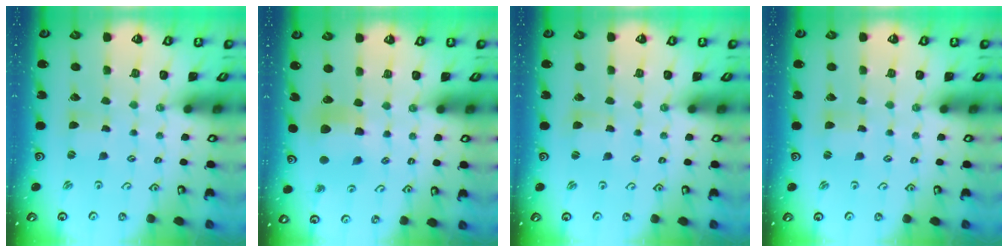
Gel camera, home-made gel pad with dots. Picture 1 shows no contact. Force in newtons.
{"total": 8.3, "press": 8.2, "slide": 1.1}
{"total": 1.2, "press": 1.2, "slide": 0.2}
{"total": 0.9, "press": 0.8, "slide": 0.2}